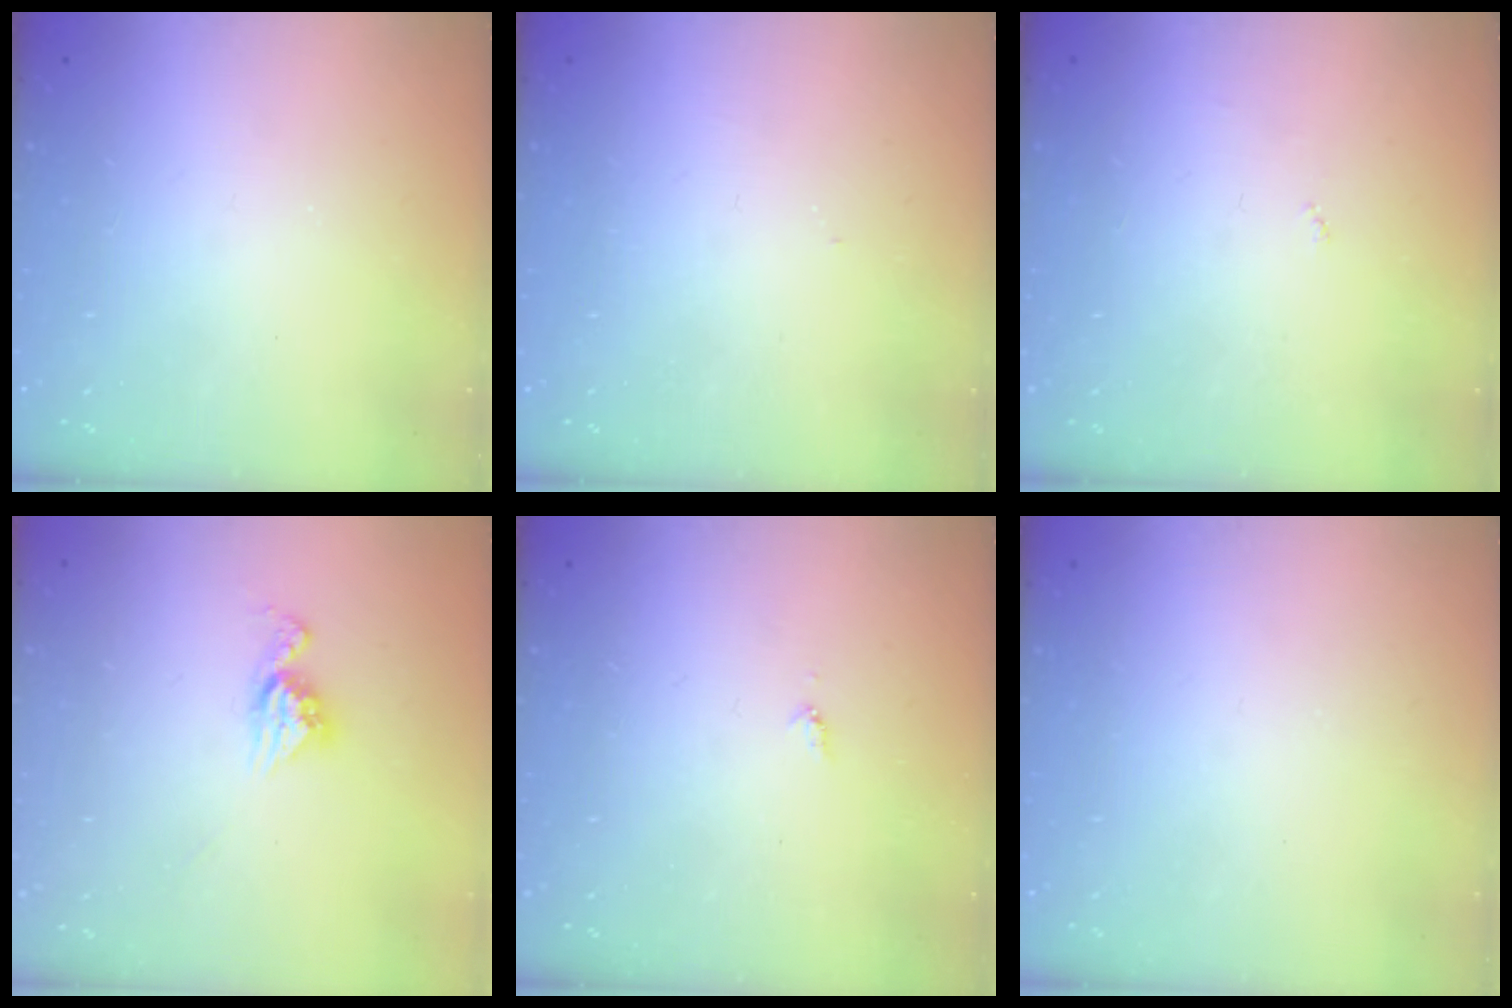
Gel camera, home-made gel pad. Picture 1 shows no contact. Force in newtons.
{"total": 3.3, "press": 3.3, "slide": 0.4}
{"total": 2.7, "press": 2.7, "slide": 0.4}
{"total": 9.0, "press": 8.9, "slide": 0.7}
{"total": 3.5, "press": 3.5, "slide": 0.5}
{"total": 0.0}